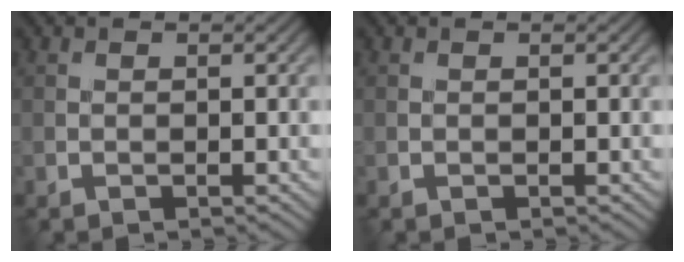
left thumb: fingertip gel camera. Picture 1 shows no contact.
{"total": 0.0}